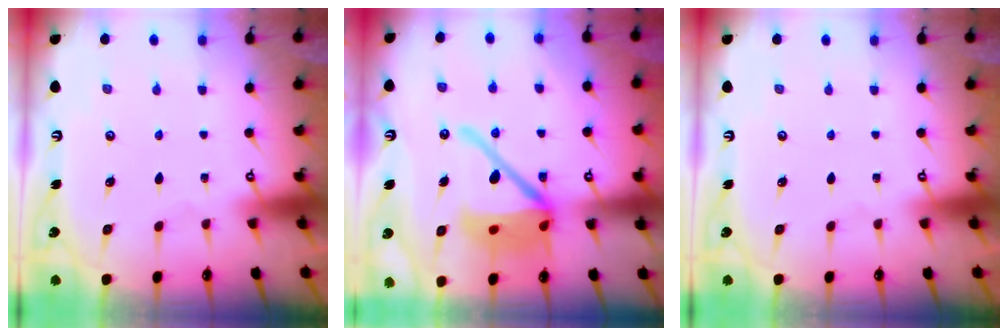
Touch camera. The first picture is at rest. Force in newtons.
{"total": 16.2, "press": 15.9, "slide": 2.6}
{"total": 0.0}